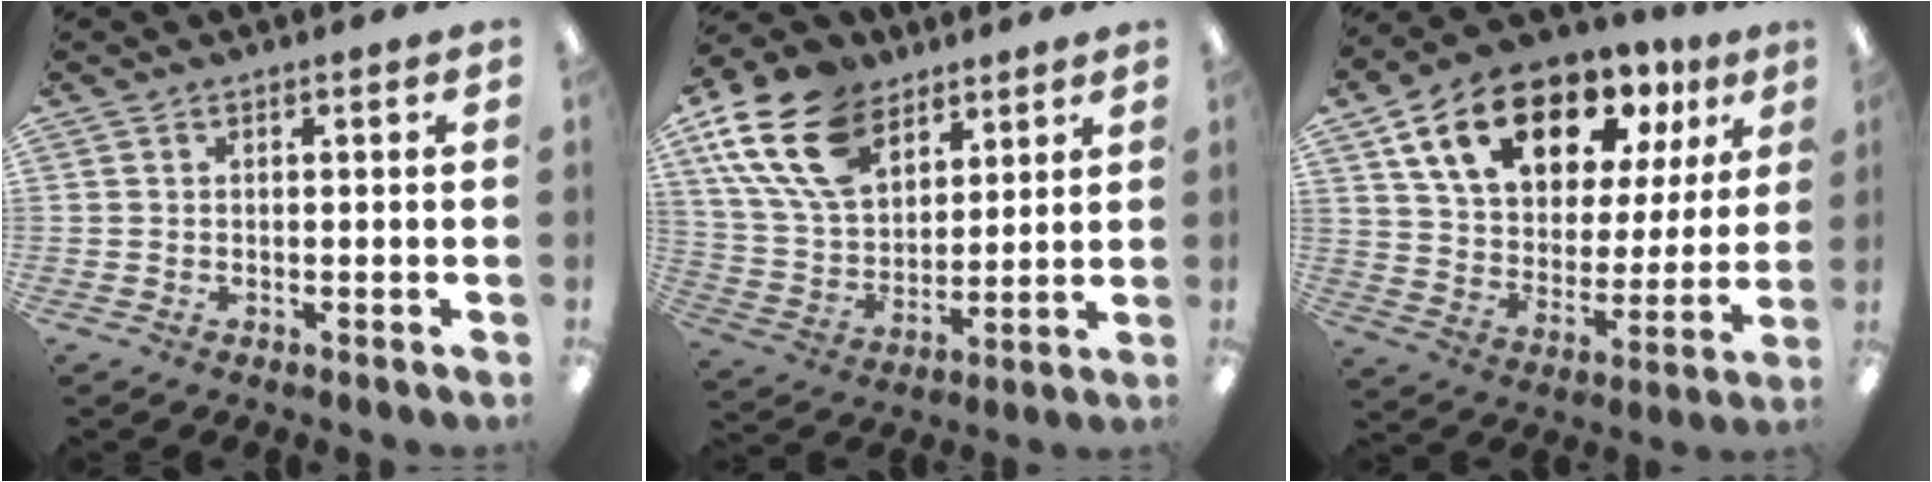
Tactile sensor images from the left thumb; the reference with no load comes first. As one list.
[{"total": 19.5, "force": [11.0, 12.2, 10.5], "torque": [-0.225, -0.033, 0.206]}, {"total": 19.1, "force": [12.0, 10.4, 10.5], "torque": [-0.192, -0.051, 0.214]}]